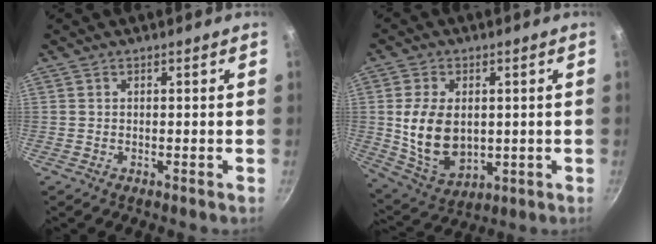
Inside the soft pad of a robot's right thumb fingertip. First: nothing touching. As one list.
[{"total": 12.6, "force": [0.7, 8.5, 9.3], "torque": [-0.160, -0.016, 0.032]}]